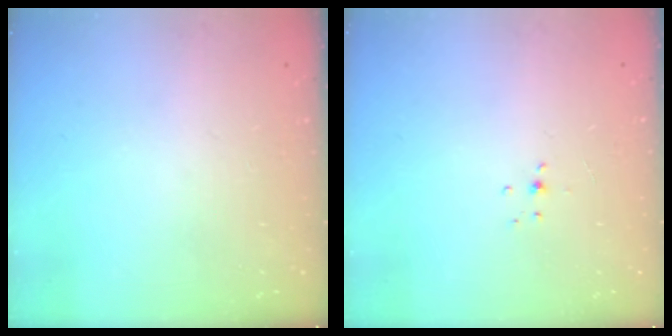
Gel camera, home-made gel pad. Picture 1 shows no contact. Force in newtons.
{"total": 3.9, "press": 3.9, "slide": 0.4}